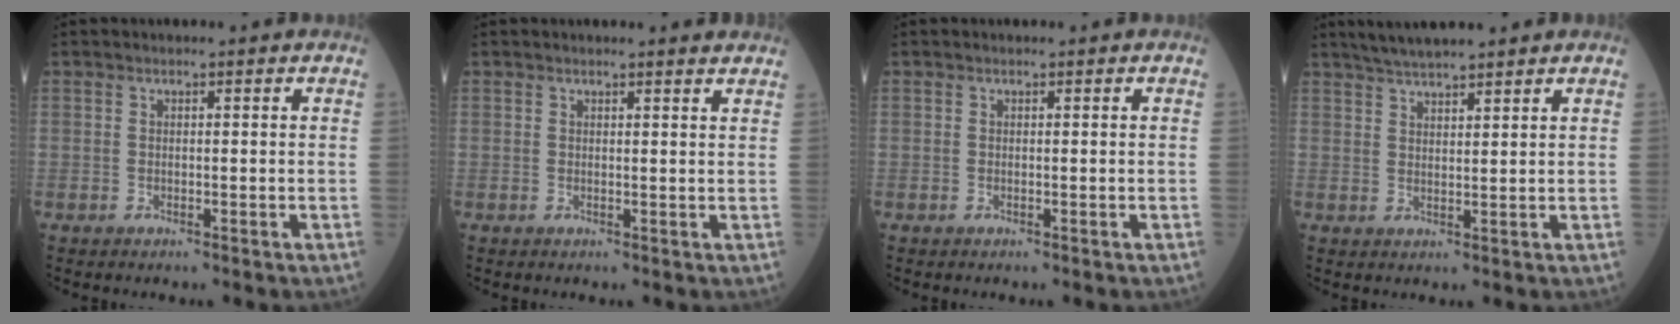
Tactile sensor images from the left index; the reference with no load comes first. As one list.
[{"total": 2.7, "force": [2.6, -0.1, 0.7], "torque": [-0.012, -0.006, 0.019]}, {"total": 0.0}, {"total": 6.4, "force": [5.5, 0.4, 3.1], "torque": [-0.055, 0.028, 0.098]}]